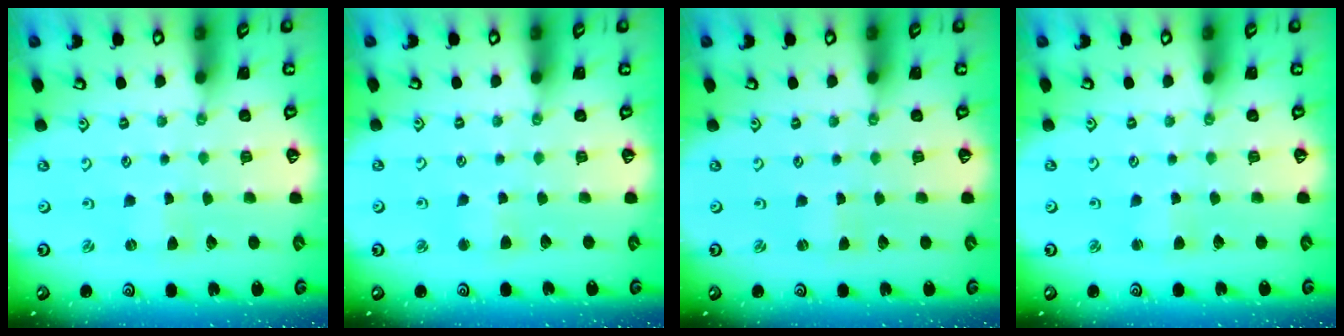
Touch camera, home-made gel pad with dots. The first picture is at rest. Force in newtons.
{"total": 2.7, "press": 2.7, "slide": 0.4}
{"total": 0.0}
{"total": 2.7, "press": 2.6, "slide": 0.4}